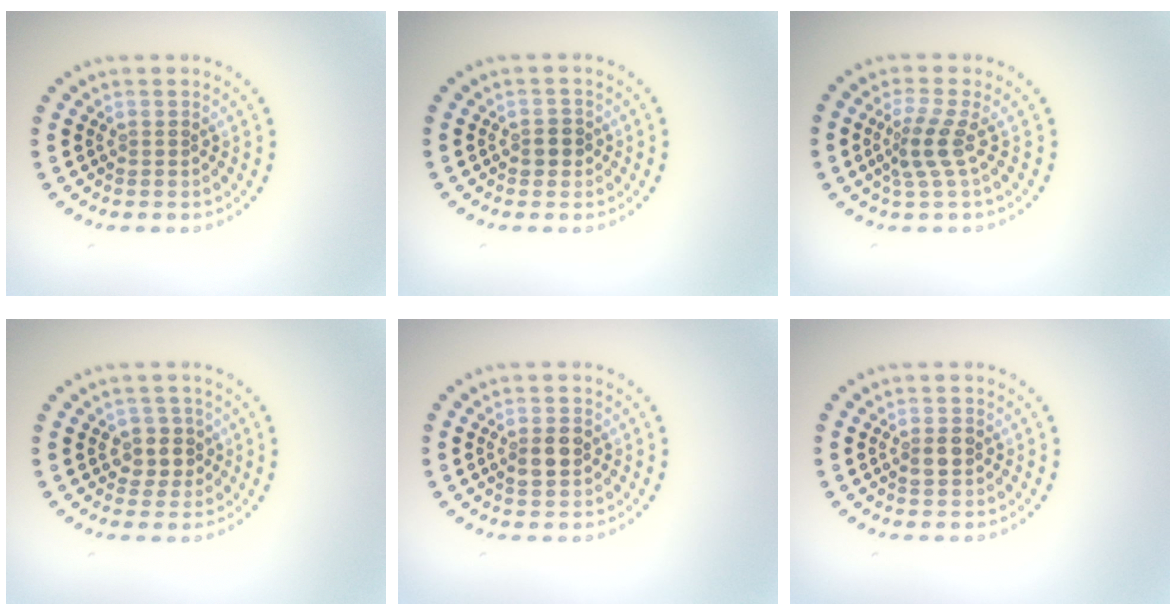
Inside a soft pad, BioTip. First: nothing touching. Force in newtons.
{"total": 1.3, "press": 1.3, "slide": 0.4}
{"total": 2.7, "press": 1.9, "slide": 1.9}
{"total": 2.6, "press": 2.3, "slide": 1.2}
{"total": 2.2, "press": 2.2, "slide": 0.0}
{"total": 1.7, "press": 1.7, "slide": 0.2}